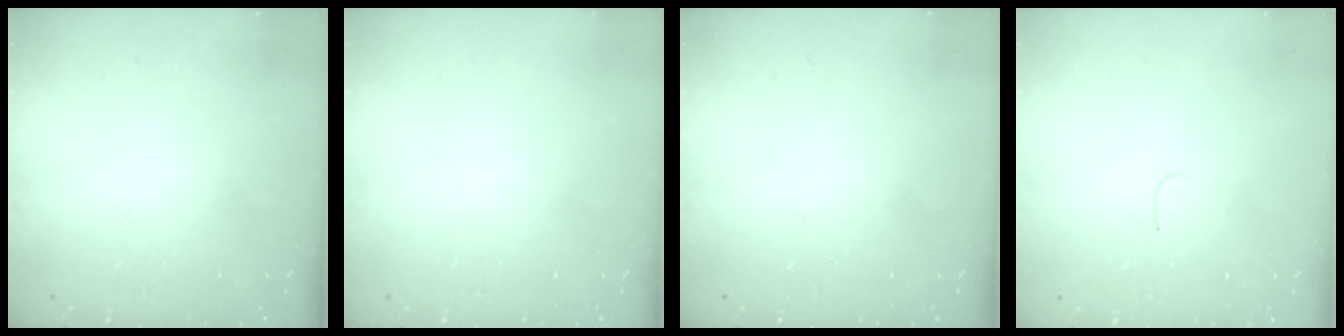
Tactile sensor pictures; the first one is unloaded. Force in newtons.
{"total": 0.0}
{"total": 0.0}
{"total": 3.1, "press": 3.1, "slide": 0.3}